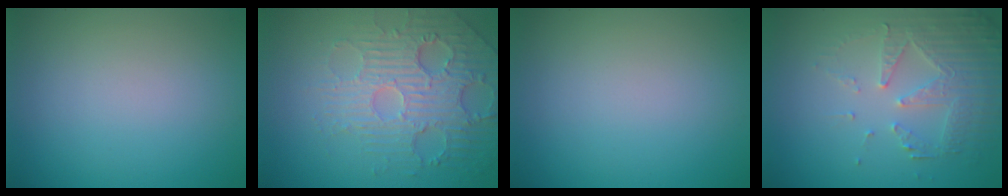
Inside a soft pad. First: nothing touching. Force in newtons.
{"total": 4.8, "press": 4.3, "slide": 2.1}
{"total": 0.0}
{"total": 5.3, "press": 3.6, "slide": 4.0}